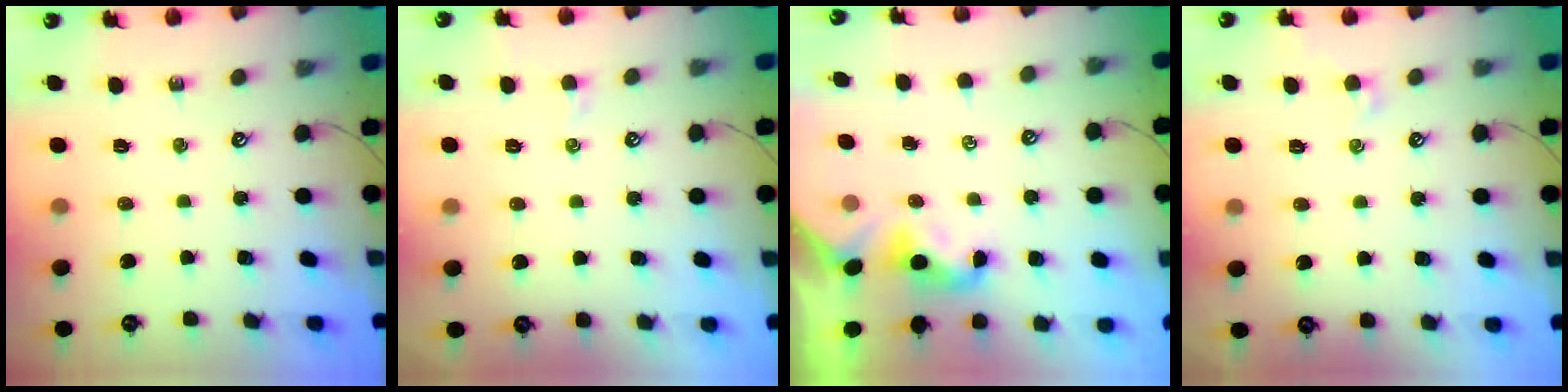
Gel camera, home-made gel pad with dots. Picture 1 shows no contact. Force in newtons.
{"total": 0.6, "press": 0.3, "slide": 0.5}
{"total": 2.1, "press": 2.0, "slide": 0.5}
{"total": 0.0}